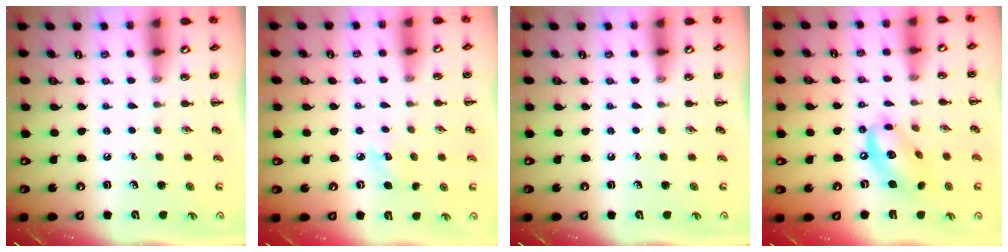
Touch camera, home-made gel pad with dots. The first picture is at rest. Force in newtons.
{"total": 4.0, "press": 3.8, "slide": 1.2}
{"total": 0.0}
{"total": 12.7, "press": 12.4, "slide": 2.4}